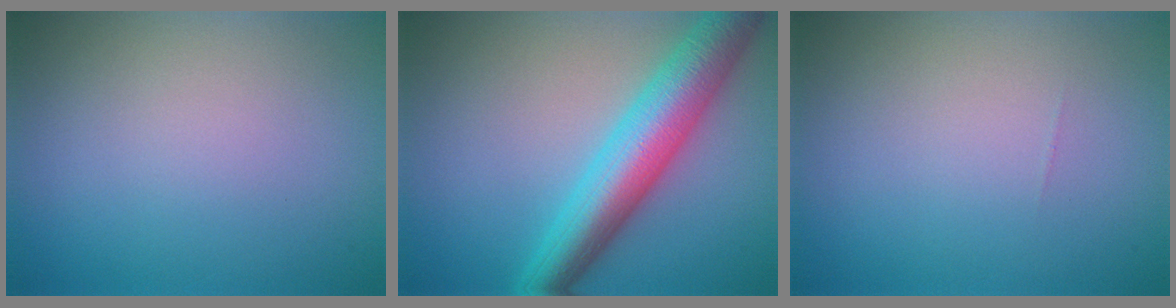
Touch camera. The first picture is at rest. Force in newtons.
{"total": 8.0, "press": 8.0, "slide": 0.2}
{"total": 0.0}